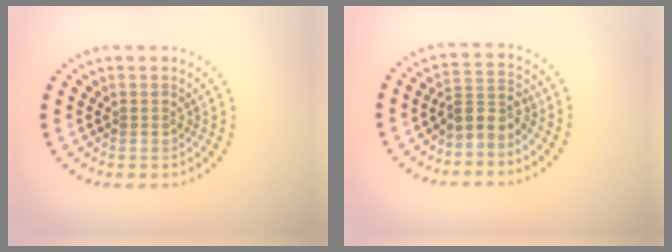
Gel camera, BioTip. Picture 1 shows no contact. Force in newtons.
{"total": 2.6, "press": 2.0, "slide": 1.8}